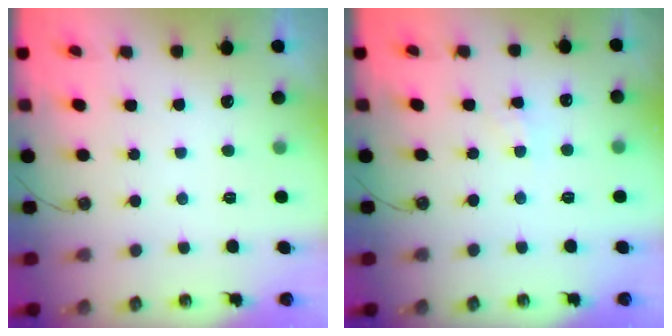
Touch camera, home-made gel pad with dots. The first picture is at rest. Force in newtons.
{"total": 1.9, "press": 1.9, "slide": 0.3}